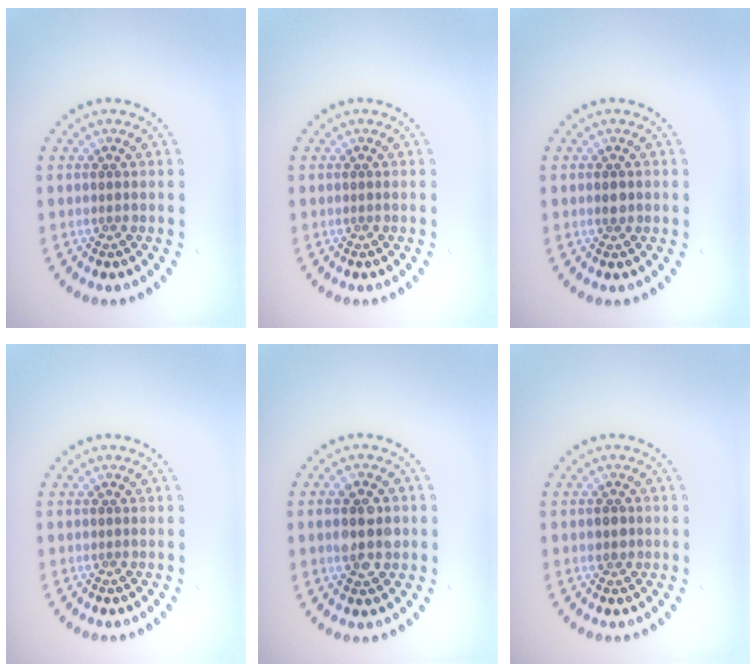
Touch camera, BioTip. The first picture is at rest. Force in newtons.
{"total": 0.0}
{"total": 1.2, "press": 1.2, "slide": 0.0}
{"total": 0.0}
{"total": 4.0, "press": 4.0, "slide": 0.1}
{"total": 1.2, "press": 1.2, "slide": 0.3}